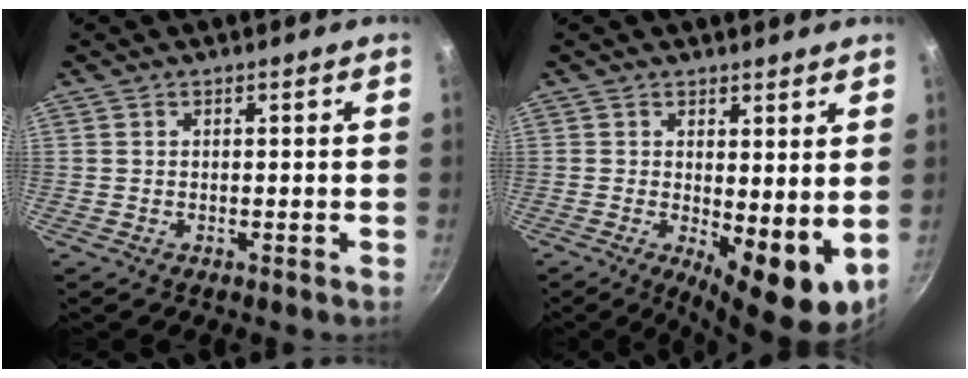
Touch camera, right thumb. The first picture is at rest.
{"total": 9.6, "force": [0.1, 3.4, 9.0], "torque": [-0.115, -0.021, 0.010]}